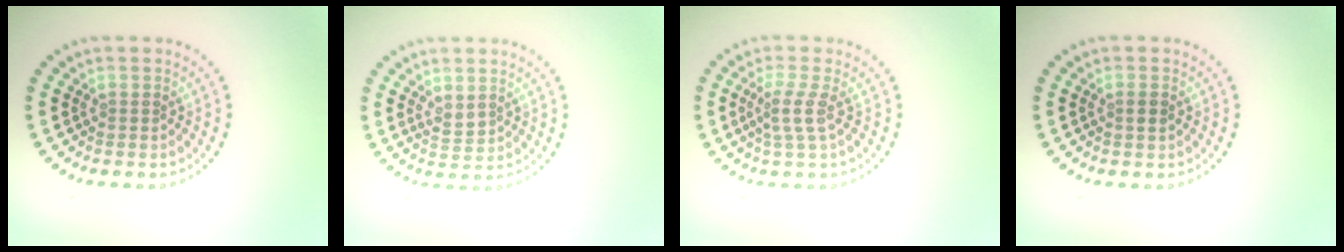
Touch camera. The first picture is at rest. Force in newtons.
{"total": 1.4, "press": 1.3, "slide": 0.6}
{"total": 2.2, "press": 1.6, "slide": 1.4}
{"total": 0.9, "press": 0.8, "slide": 0.3}